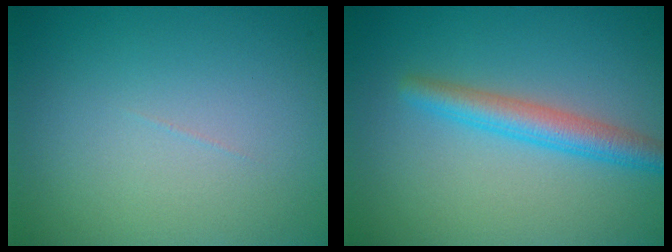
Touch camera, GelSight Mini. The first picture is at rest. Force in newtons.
{"total": 3.3, "press": 3.3, "slide": 0.0}